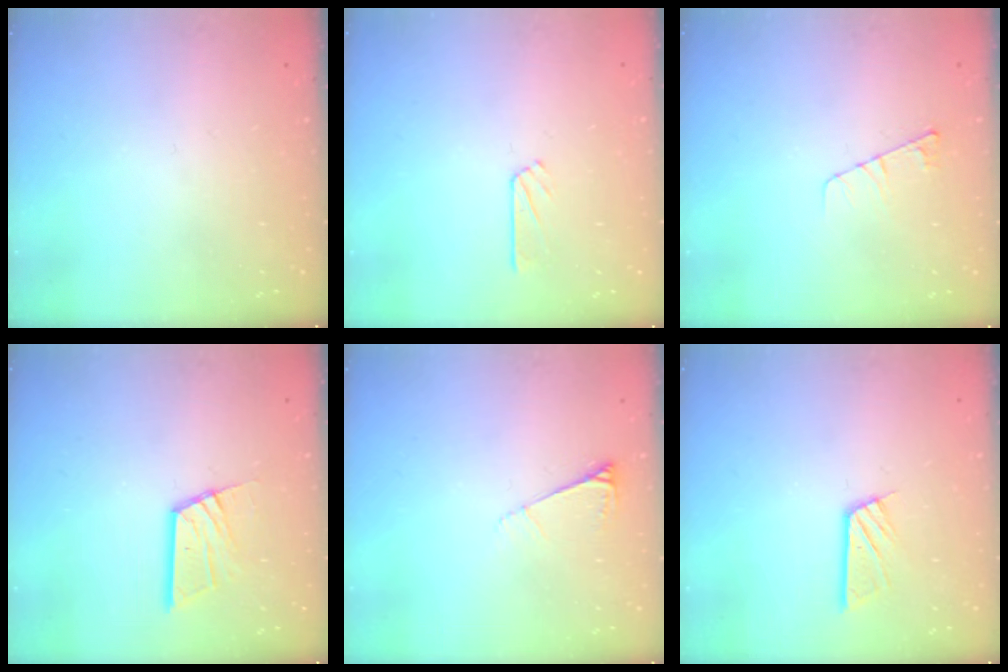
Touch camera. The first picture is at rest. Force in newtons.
{"total": 2.5, "press": 2.5, "slide": 0.2}
{"total": 4.8, "press": 4.8, "slide": 0.5}
{"total": 13.0, "press": 12.9, "slide": 1.4}
{"total": 6.6, "press": 6.6, "slide": 0.4}
{"total": 7.5, "press": 7.5, "slide": 0.7}